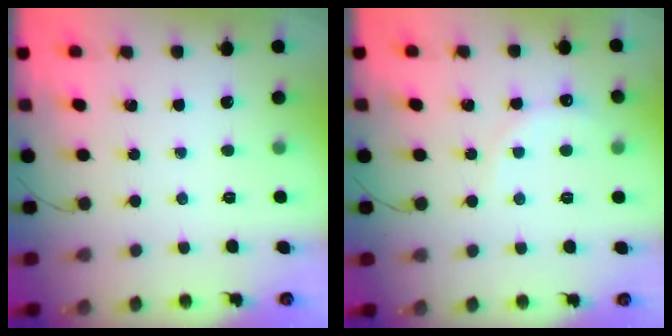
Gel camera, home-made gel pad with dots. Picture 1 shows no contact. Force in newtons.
{"total": 6.0, "press": 5.9, "slide": 1.4}